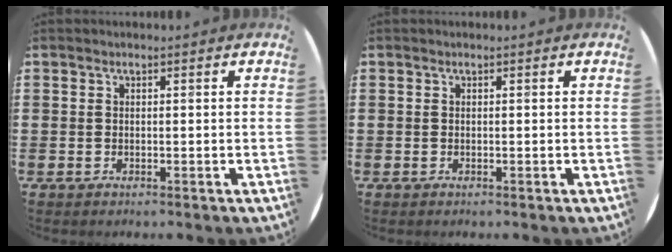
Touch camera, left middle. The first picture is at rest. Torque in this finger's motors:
{"motor_torque": [0.36, -0.50, 0.00, -0.01]}